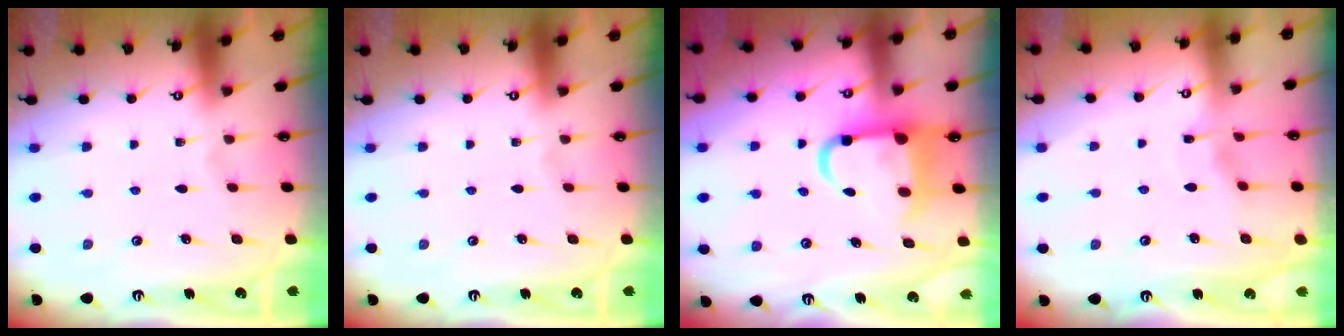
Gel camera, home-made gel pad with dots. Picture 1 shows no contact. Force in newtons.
{"total": 0.0}
{"total": 9.9, "press": 9.7, "slide": 1.7}
{"total": 2.7, "press": 2.7, "slide": 0.3}